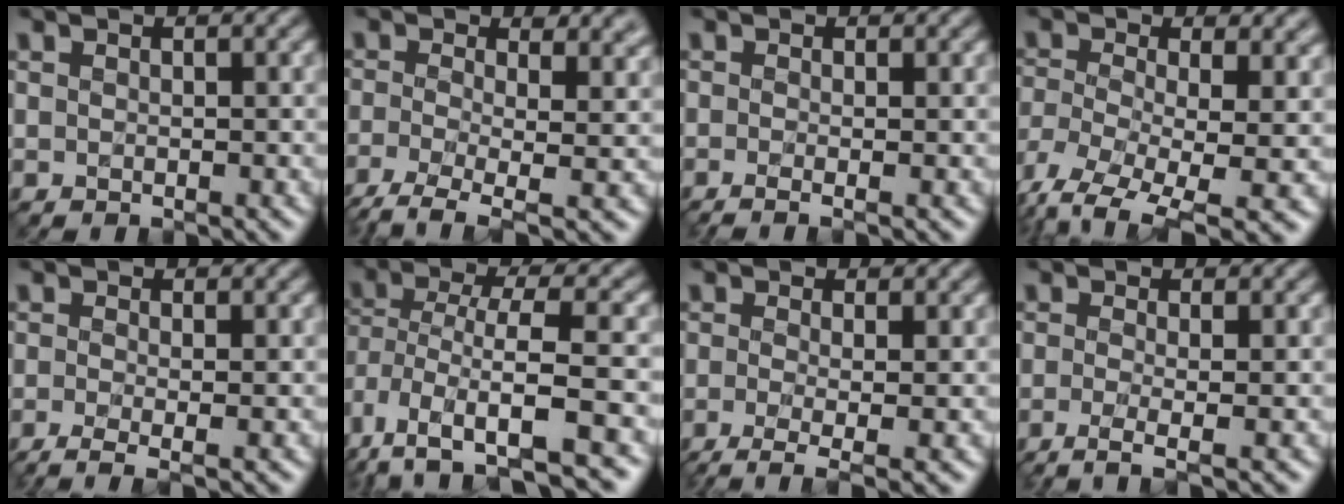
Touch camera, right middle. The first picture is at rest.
{"total": 7.9, "force": [-2.0, 3.5, 6.8], "torque": [-0.126, -0.014, -0.041]}
{"total": 2.5, "force": [-0.5, 1.1, 2.2], "torque": [-0.024, -0.011, -0.015]}
{"total": 9.9, "force": [-3.9, 4.4, 7.9], "torque": [-0.176, -0.019, -0.061]}
{"total": 3.6, "force": [-1.4, 1.2, 3.1], "torque": [-0.045, -0.010, -0.034]}
{"total": 8.6, "force": [-4.3, 3.2, 6.7], "torque": [-0.132, -0.008, -0.074]}
{"total": 5.1, "force": [-1.5, 1.7, 4.6], "torque": [-0.067, -0.010, -0.033]}
{"total": 3.6, "force": [-1.2, 1.1, 3.2], "torque": [-0.046, -0.008, -0.031]}